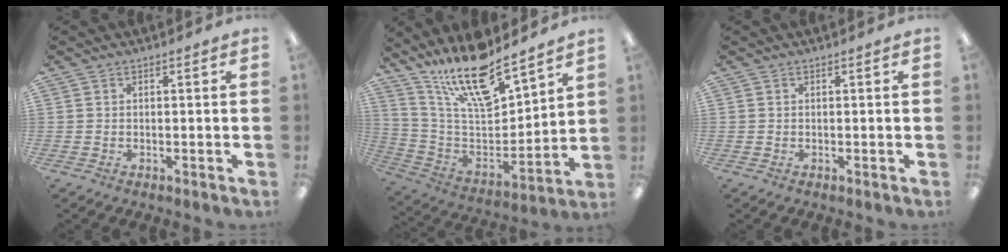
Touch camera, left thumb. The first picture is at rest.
{"total": 18.6, "force": [15.2, 4.5, 9.7], "torque": [-0.182, -0.110, 0.261]}
{"total": 0.0}